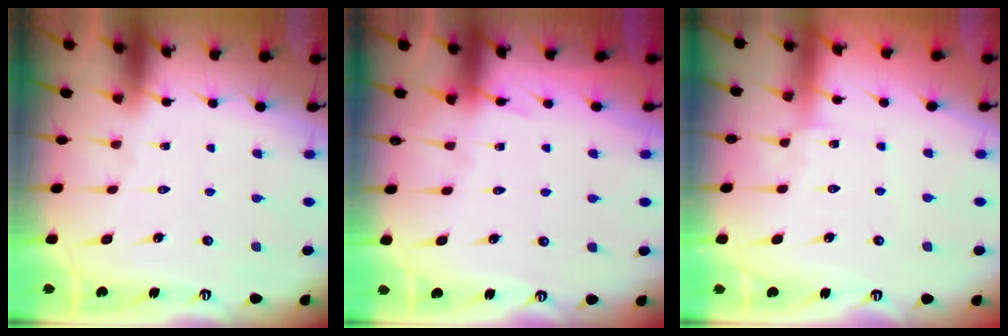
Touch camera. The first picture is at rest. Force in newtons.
{"total": 4.4, "press": 4.4, "slide": 0.5}
{"total": 1.8, "press": 1.8, "slide": 0.2}